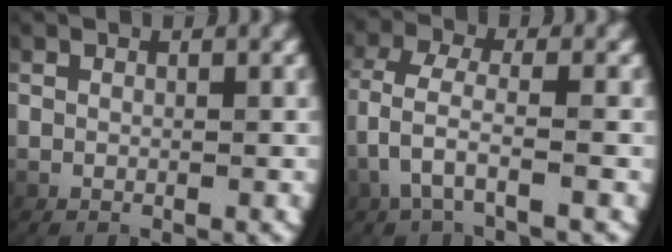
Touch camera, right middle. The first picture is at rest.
{"total": 3.3, "force": [-1.0, 1.5, 2.8], "torque": [-0.085, -0.022, -0.006]}